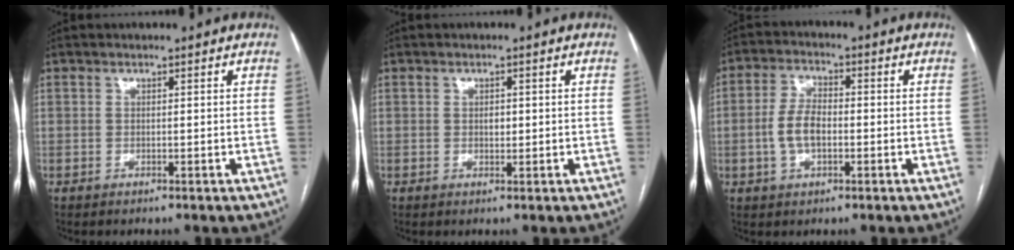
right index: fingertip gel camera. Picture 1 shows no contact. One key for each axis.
{"total": 1.3, "fx": 0.1, "fy": 0.8, "fz": 1.0, "tx": -0.015, "ty": 0.001, "tz": 0.002}
{"total": 5.8, "fx": -1.0, "fy": 3.0, "fz": 4.9, "tx": -0.109, "ty": 0.012, "tz": -0.016}